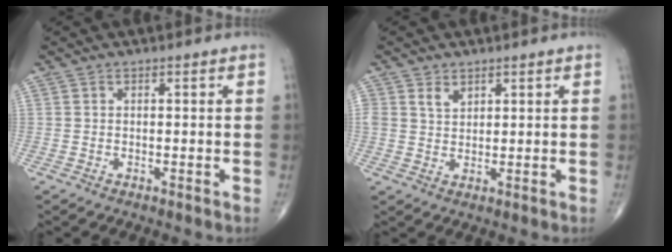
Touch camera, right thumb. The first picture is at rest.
{"total": 2.8, "force": [1.7, 1.9, 1.2], "torque": [-0.011, -0.013, 0.035]}